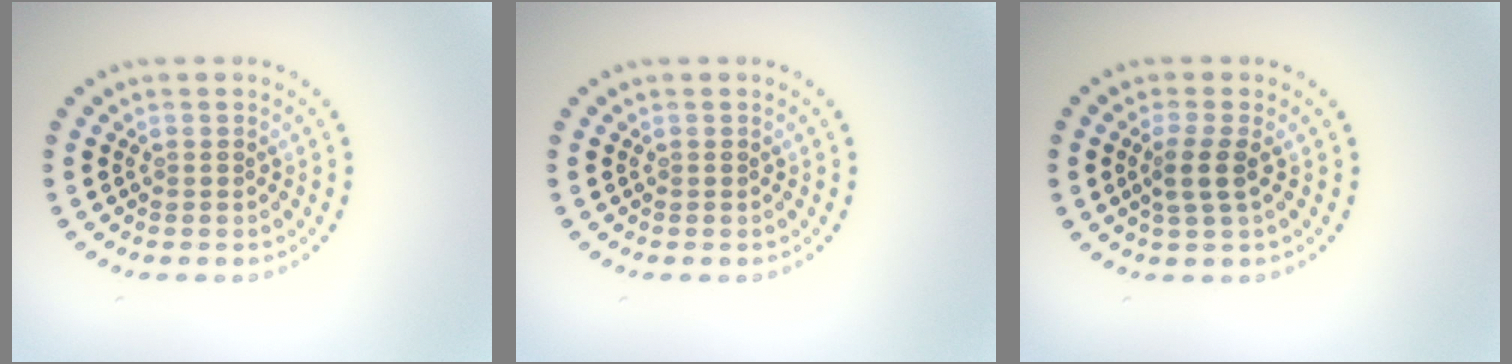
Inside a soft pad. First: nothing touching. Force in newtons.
{"total": 0.0}
{"total": 2.2, "press": 1.7, "slide": 1.4}